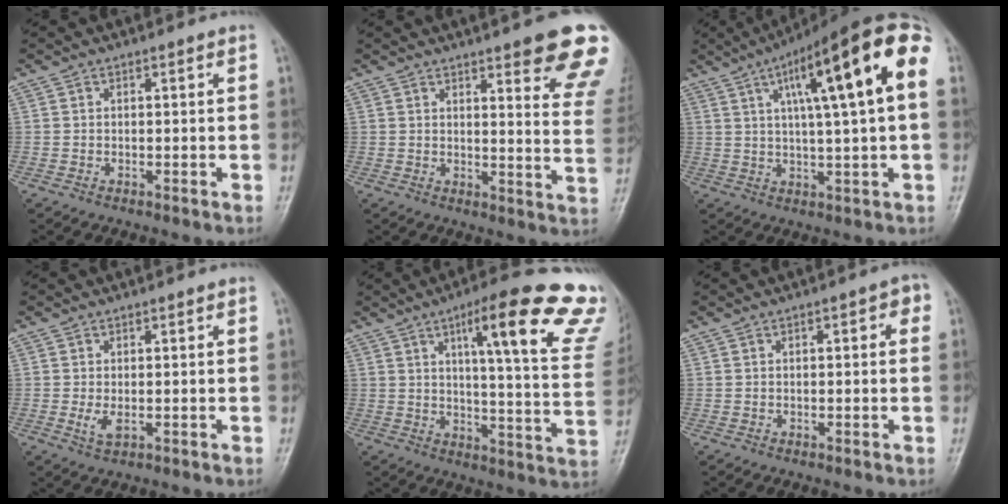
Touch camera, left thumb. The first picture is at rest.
{"total": 16.9, "force": [10.8, 3.6, 12.5], "torque": [-0.128, -0.050, 0.119]}
{"total": 18.5, "force": [5.2, 3.3, 17.4], "torque": [-0.261, 0.023, 0.069]}
{"total": 2.9, "force": [-0.3, 1.4, 2.5], "torque": [-0.052, -0.001, -0.003]}
{"total": 24.8, "force": [14.7, 4.2, 19.5], "torque": [-0.236, -0.061, 0.183]}
{"total": 2.9, "force": [0.7, 1.3, 2.6], "torque": [-0.023, 0.007, 0.002]}